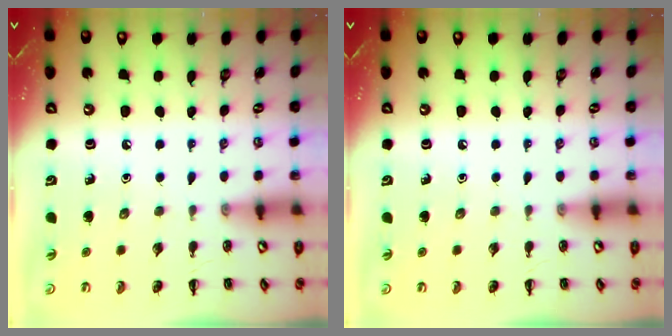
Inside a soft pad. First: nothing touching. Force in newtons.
{"total": 0.0}